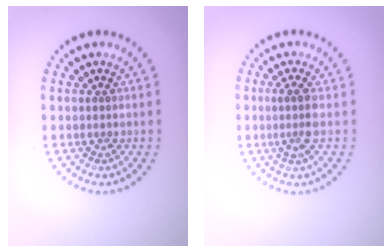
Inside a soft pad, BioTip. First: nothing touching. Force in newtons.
{"total": 2.1, "press": 1.7, "slide": 1.3}